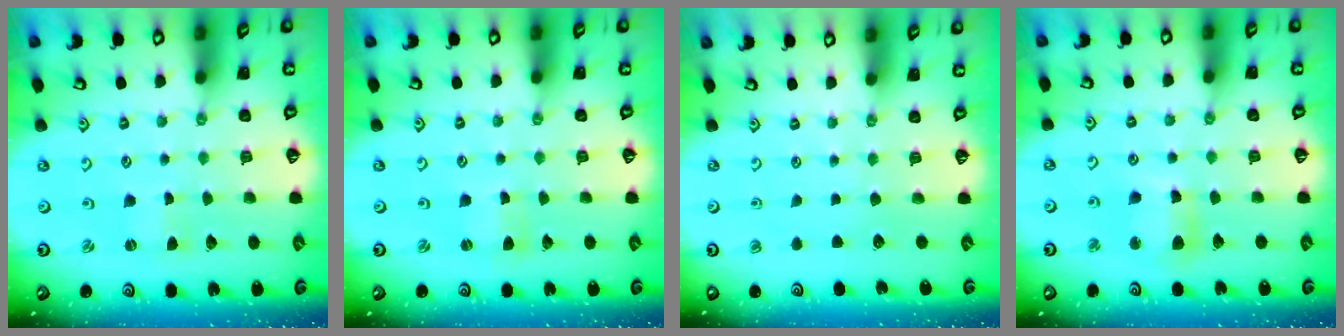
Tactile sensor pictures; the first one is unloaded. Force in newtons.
{"total": 0.0}
{"total": 0.0}
{"total": 9.2, "press": 9.2, "slide": 1.0}